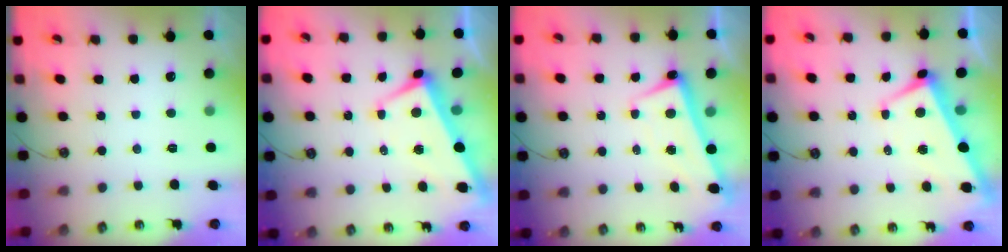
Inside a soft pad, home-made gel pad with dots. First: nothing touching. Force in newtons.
{"total": 1.7, "press": 1.4, "slide": 1.0}
{"total": 2.6, "press": 2.4, "slide": 0.8}
{"total": 1.7, "press": 1.4, "slide": 1.0}